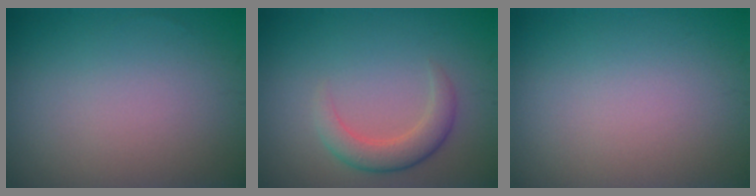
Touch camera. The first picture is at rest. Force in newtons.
{"total": 2.9, "press": 2.9, "slide": 0.2}
{"total": 0.0}